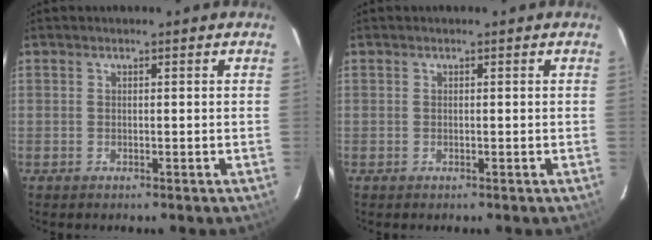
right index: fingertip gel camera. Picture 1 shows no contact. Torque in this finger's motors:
{"motor_torque": [-0.02, -0.01, 0.01, 0.01]}